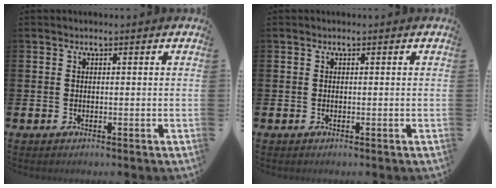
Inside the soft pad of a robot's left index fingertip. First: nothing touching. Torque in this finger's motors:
{"motor_torque": [0.03, 0.03, 0.01, 0.00]}